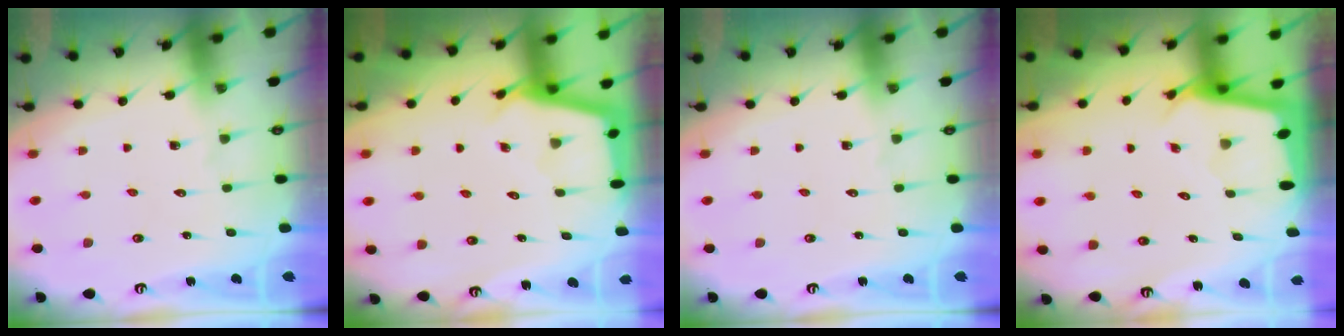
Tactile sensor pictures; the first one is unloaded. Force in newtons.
{"total": 2.9, "press": 2.9, "slide": 0.3}
{"total": 0.0}
{"total": 2.5, "press": 2.5, "slide": 0.1}